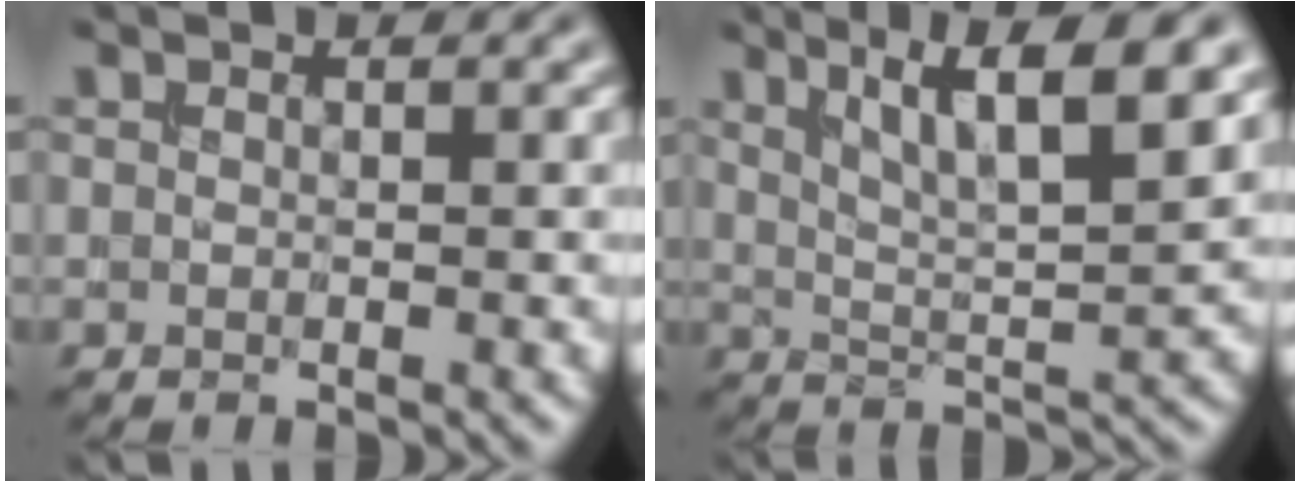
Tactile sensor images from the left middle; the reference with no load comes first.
{"total": 7.2, "force": [3.8, 1.6, 5.9], "torque": [-0.088, 0.001, 0.068]}